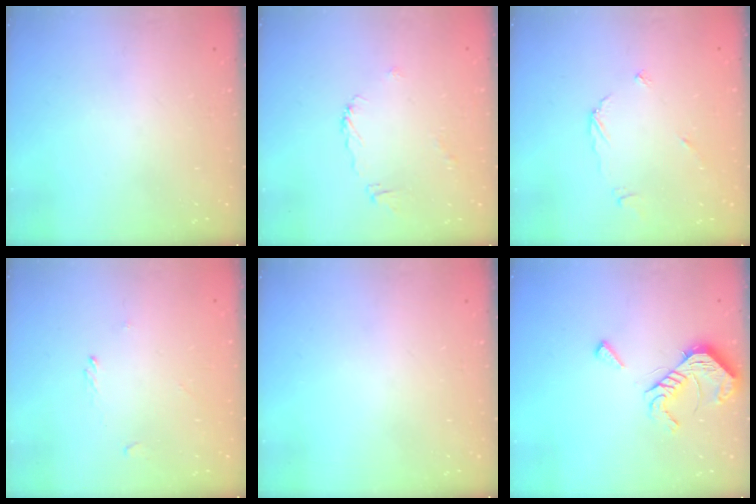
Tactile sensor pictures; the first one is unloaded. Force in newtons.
{"total": 4.6, "press": 4.6, "slide": 0.5}
{"total": 3.6, "press": 3.5, "slide": 0.4}
{"total": 0.7, "press": 0.5, "slide": 0.4}
{"total": 0.0}
{"total": 11.1, "press": 11.1, "slide": 0.8}